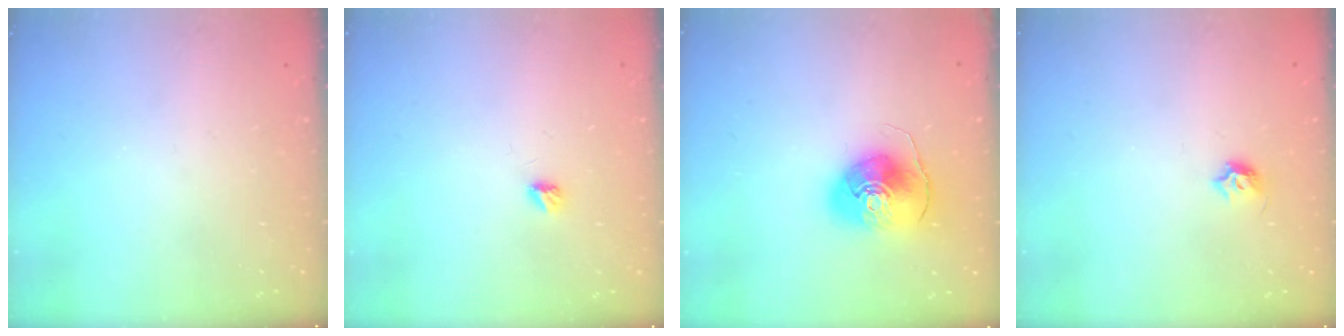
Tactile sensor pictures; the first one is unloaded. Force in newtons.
{"total": 3.3, "press": 3.3, "slide": 0.4}
{"total": 10.3, "press": 10.2, "slide": 1.5}
{"total": 5.0, "press": 4.9, "slide": 0.7}